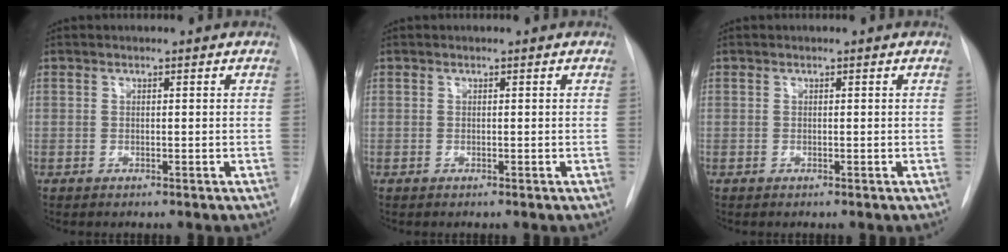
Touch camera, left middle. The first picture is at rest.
{"total": 0.0}
{"total": 0.0}